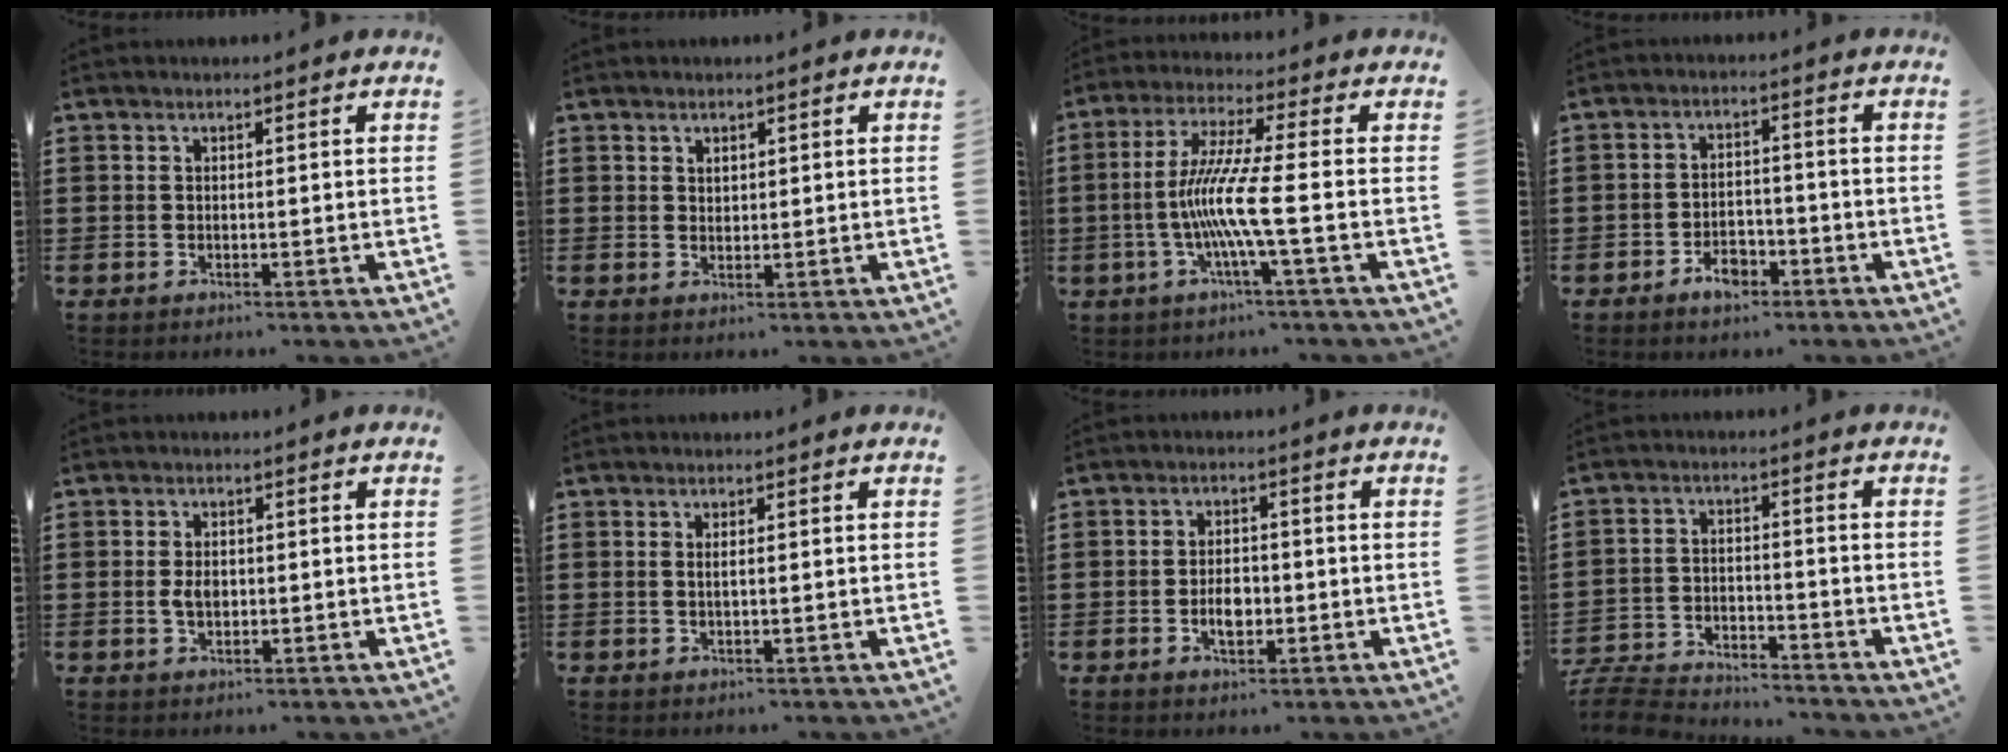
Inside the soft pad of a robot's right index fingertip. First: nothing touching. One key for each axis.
{"total": 1.4, "fx": 1.3, "fy": 0.6, "fz": 0.2, "tx": -0.003, "ty": 0.003, "tz": 0.026}
{"total": 9.1, "fx": -2.0, "fy": -0.8, "fz": 8.9, "tx": -0.188, "ty": -0.019, "tz": -0.048}
{"total": 4.2, "fx": -2.7, "fy": 2.2, "fz": 2.3, "tx": -0.045, "ty": 0.005, "tz": -0.053}
{"total": 2.5, "fx": -0.1, "fy": 1.4, "fz": 2.1, "tx": -0.044, "ty": 0.000, "tz": 0.000}
{"total": 1.0, "fx": 0.4, "fy": 0.0, "fz": 0.9, "tx": -0.017, "ty": 0.000, "tz": 0.008}
{"total": 4.0, "fx": -1.0, "fy": 2.2, "fz": 3.2, "tx": -0.051, "ty": 0.002, "tz": -0.019}
{"total": 6.1, "fx": -6.0, "fy": 0.9, "fz": 0.8, "tx": -0.034, "ty": 0.004, "tz": -0.124}